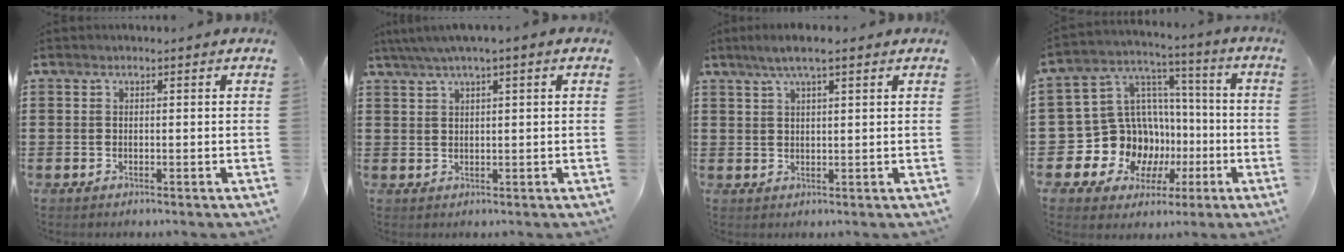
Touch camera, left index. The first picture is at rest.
{"total": 2.4, "force": [1.1, 0.0, 2.1], "torque": [-0.042, 0.002, 0.020]}
{"total": 3.8, "force": [2.4, 0.4, 3.0], "torque": [-0.061, 0.005, 0.041]}
{"total": 12.9, "force": [-2.7, 12.1, 3.6], "torque": [-0.115, -0.010, -0.022]}